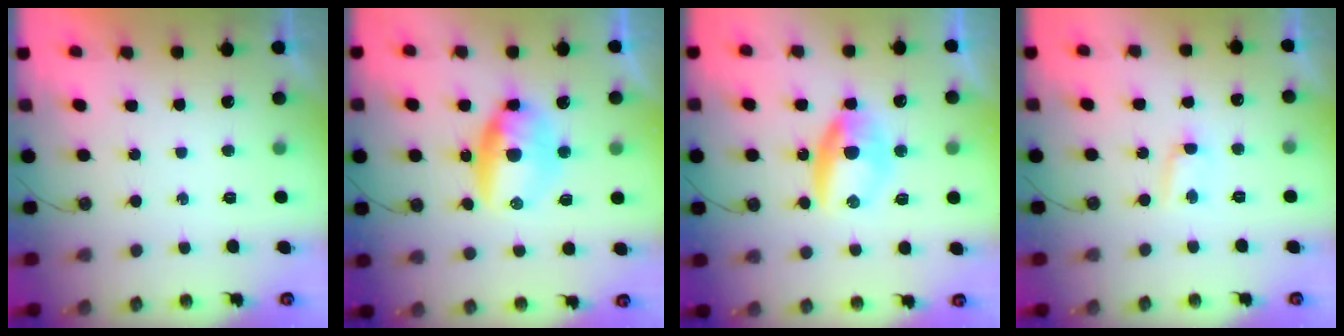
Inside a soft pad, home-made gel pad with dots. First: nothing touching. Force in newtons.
{"total": 9.3, "press": 9.3, "slide": 0.3}
{"total": 8.7, "press": 8.5, "slide": 1.6}
{"total": 2.5, "press": 2.3, "slide": 0.8}